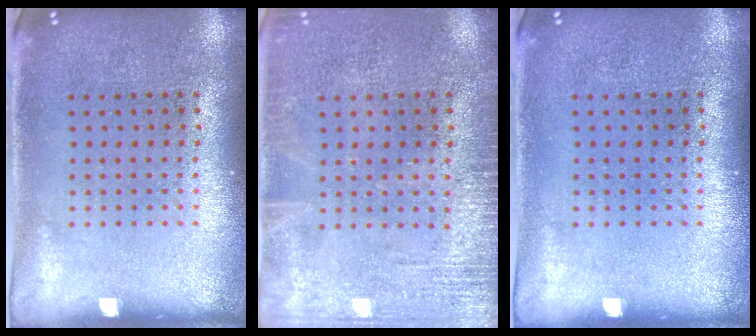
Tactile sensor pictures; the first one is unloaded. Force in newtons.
{"total": 2.6, "press": 2.5, "slide": 0.3}
{"total": 0.0}